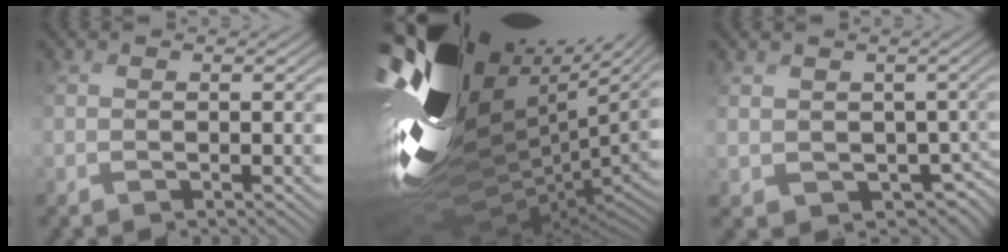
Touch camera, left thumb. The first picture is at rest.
{"total": 16.2, "force": [5.2, 10.5, 11.1], "torque": [-0.237, -0.011, 0.148]}
{"total": 3.2, "force": [0.1, 3.1, 0.6], "torque": [-0.028, -0.027, 0.014]}